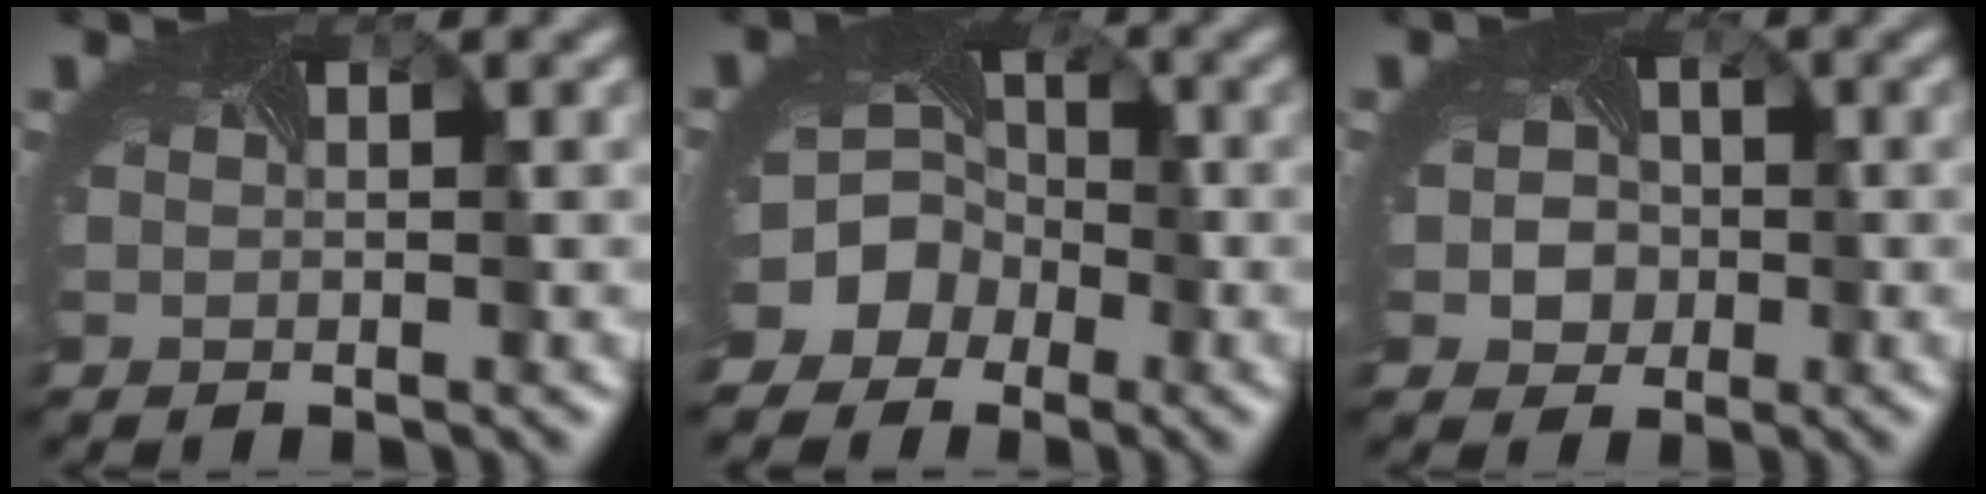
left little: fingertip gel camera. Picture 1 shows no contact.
{"total": 9.2, "force": [-3.8, 7.8, 3.0], "torque": [-0.062, -0.015, -0.077]}
{"total": 4.3, "force": [-0.6, 3.8, 1.9], "torque": [-0.009, 0.004, -0.020]}